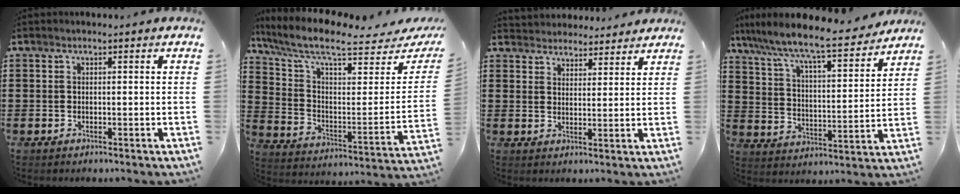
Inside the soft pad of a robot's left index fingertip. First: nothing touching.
{"total": 8.9, "force": [6.9, 1.2, 5.4], "torque": [-0.135, -0.052, 0.116]}
{"total": 3.6, "force": [3.5, 0.8, -0.2], "torque": [-0.009, -0.011, 0.066]}
{"total": 8.0, "force": [7.3, -0.1, 3.4], "torque": [-0.098, -0.056, 0.116]}